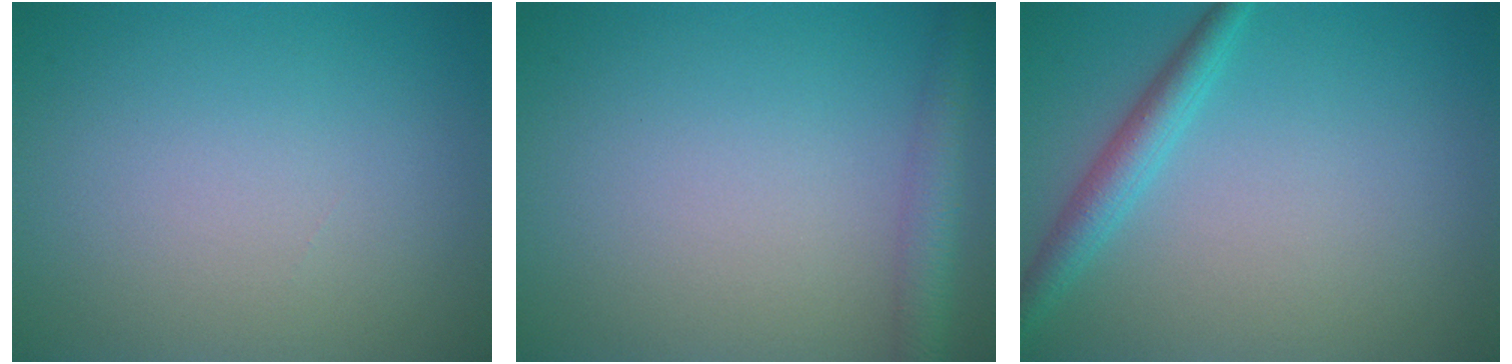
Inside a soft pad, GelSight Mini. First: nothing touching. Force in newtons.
{"total": 2.8, "press": 2.8, "slide": 0.1}
{"total": 2.7, "press": 2.7, "slide": 0.1}